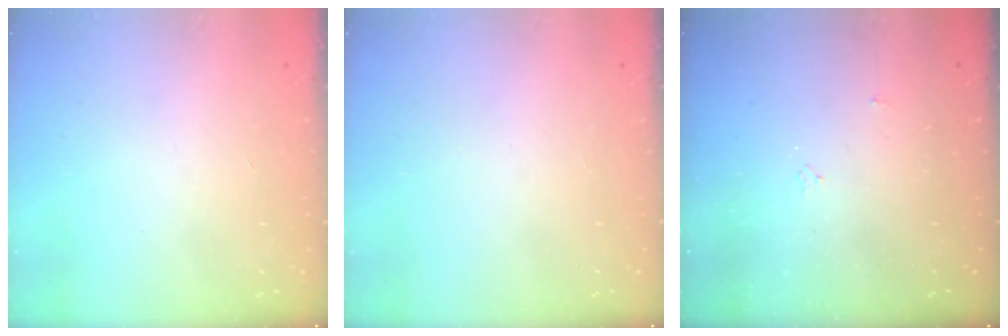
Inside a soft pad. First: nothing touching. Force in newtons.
{"total": 0.0}
{"total": 2.7, "press": 2.7, "slide": 0.5}